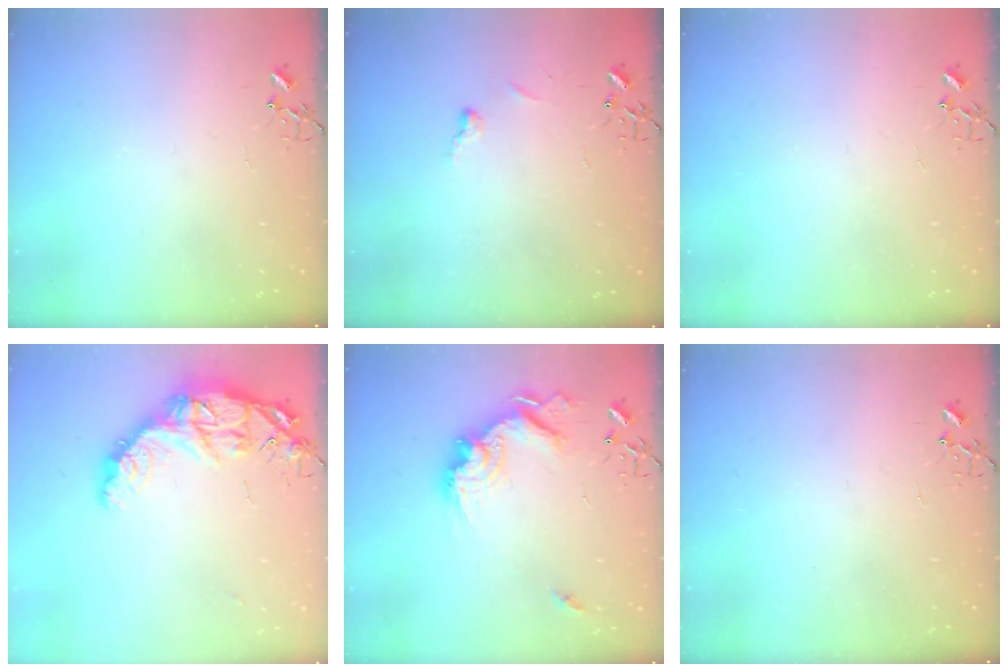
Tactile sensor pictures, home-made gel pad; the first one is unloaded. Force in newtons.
{"total": 3.4, "press": 3.4, "slide": 0.4}
{"total": 0.0}
{"total": 15.2, "press": 15.2, "slide": 1.2}
{"total": 17.8, "press": 17.7, "slide": 2.1}
{"total": 0.0}